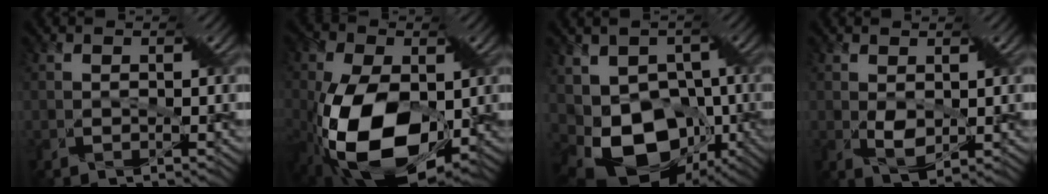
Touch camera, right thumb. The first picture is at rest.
{"total": 16.5, "force": [-4.0, 9.5, 12.9], "torque": [-0.255, -0.045, -0.061]}
{"total": 13.4, "force": [-4.1, 9.5, 8.5], "torque": [-0.158, -0.023, -0.063]}
{"total": 2.7, "force": [0.7, 1.4, 2.3], "torque": [-0.056, -0.004, 0.015]}